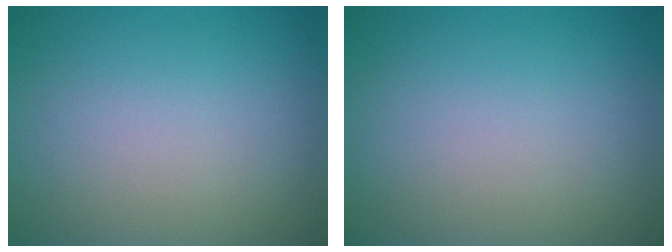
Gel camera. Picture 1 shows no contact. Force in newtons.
{"total": 0.0}